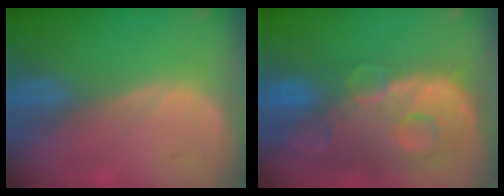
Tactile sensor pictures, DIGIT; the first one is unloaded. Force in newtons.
{"total": 13.6, "press": 11.1, "slide": 7.8}